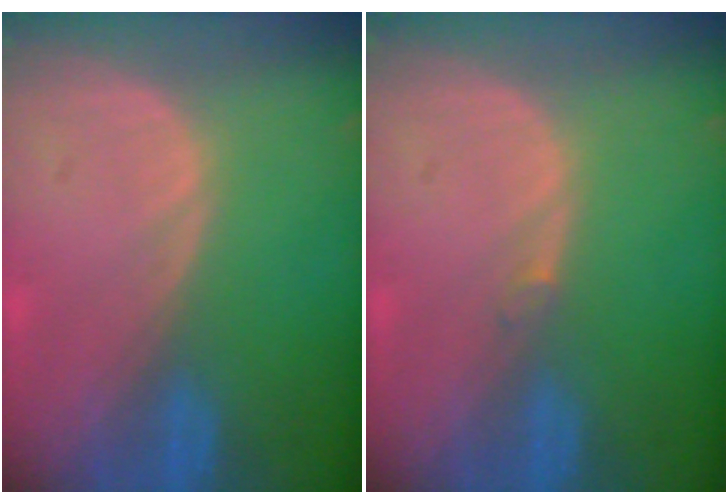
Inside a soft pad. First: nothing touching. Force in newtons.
{"total": 0.6, "press": 0.5, "slide": 0.3}